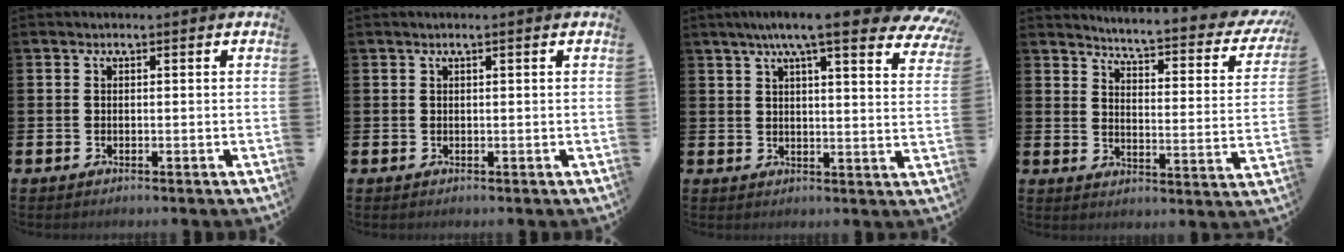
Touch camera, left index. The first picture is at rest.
{"total": 0.6, "force": [0.3, -0.1, 0.5], "torque": [-0.014, 0.003, 0.006]}
{"total": 8.7, "force": [7.2, 1.3, 4.8], "torque": [-0.097, -0.026, 0.123]}
{"total": 4.2, "force": [3.9, 0.3, 1.5], "torque": [-0.035, -0.045, 0.053]}